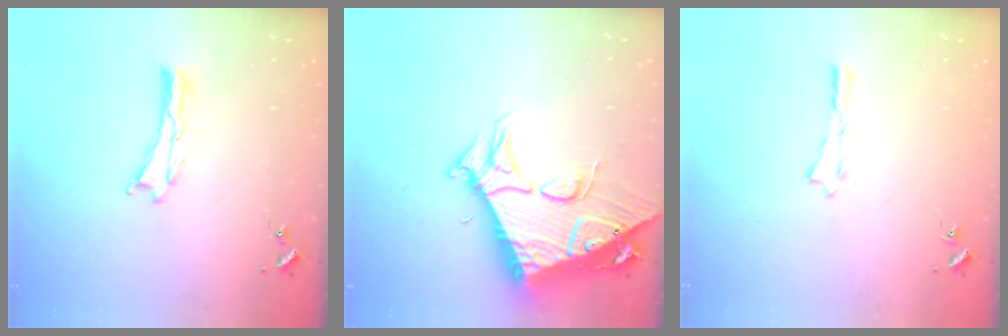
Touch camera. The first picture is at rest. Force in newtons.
{"total": 10.8, "press": 10.8, "slide": 0.9}
{"total": 0.0}